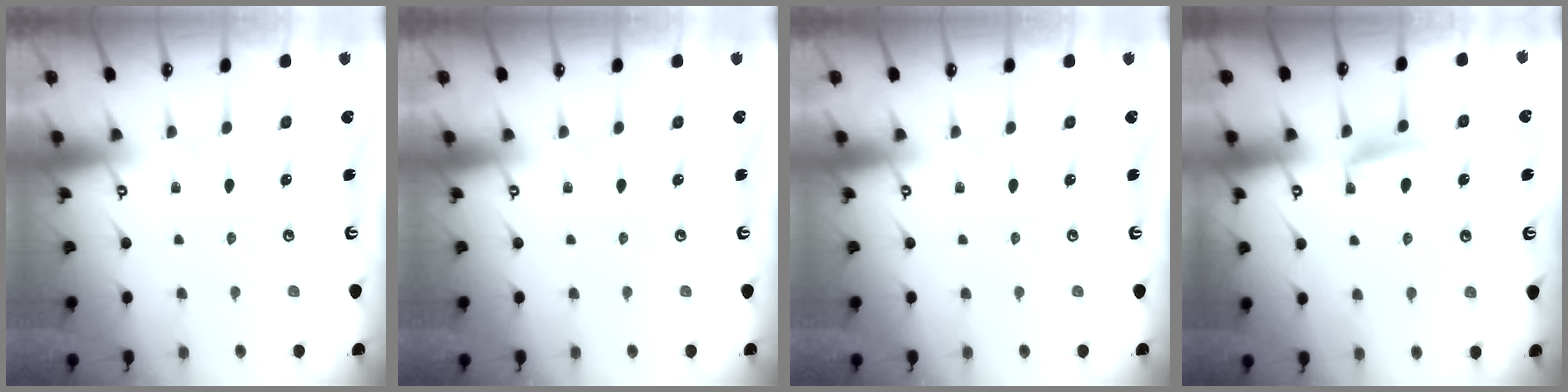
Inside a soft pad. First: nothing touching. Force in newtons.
{"total": 0.0}
{"total": 0.0}
{"total": 5.7, "press": 5.6, "slide": 0.6}